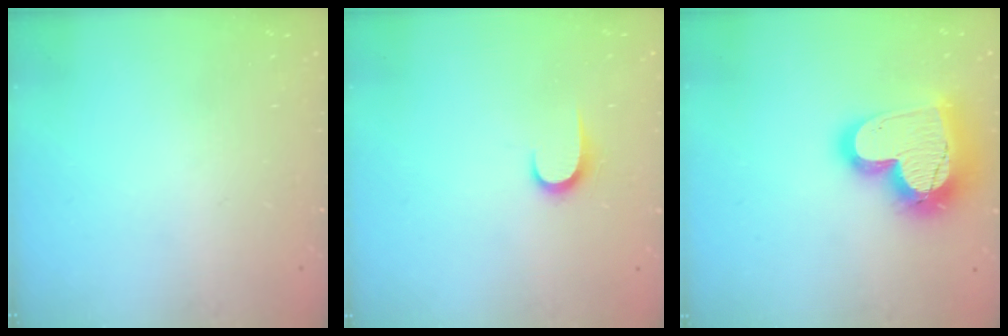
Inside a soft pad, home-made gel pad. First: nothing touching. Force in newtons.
{"total": 6.1, "press": 6.1, "slide": 0.6}
{"total": 21.6, "press": 21.5, "slide": 1.7}